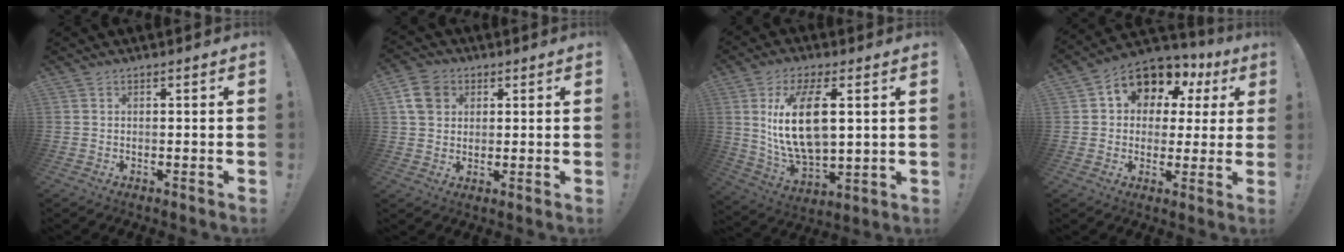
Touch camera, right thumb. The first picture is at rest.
{"total": 8.5, "force": [3.1, 6.9, 3.9], "torque": [-0.056, -0.002, 0.064]}
{"total": 17.3, "force": [4.1, 8.3, 14.7], "torque": [-0.289, -0.015, 0.062]}
{"total": 10.2, "force": [5.9, 7.0, 4.4], "torque": [-0.073, -0.045, 0.108]}